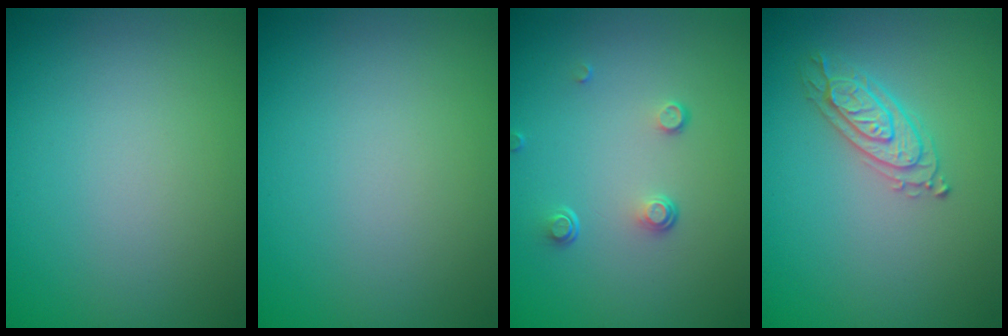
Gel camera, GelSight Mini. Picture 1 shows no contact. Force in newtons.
{"total": 0.0}
{"total": 1.4, "press": 0.8, "slide": 1.2}
{"total": 2.4, "press": 2.4, "slide": 0.3}